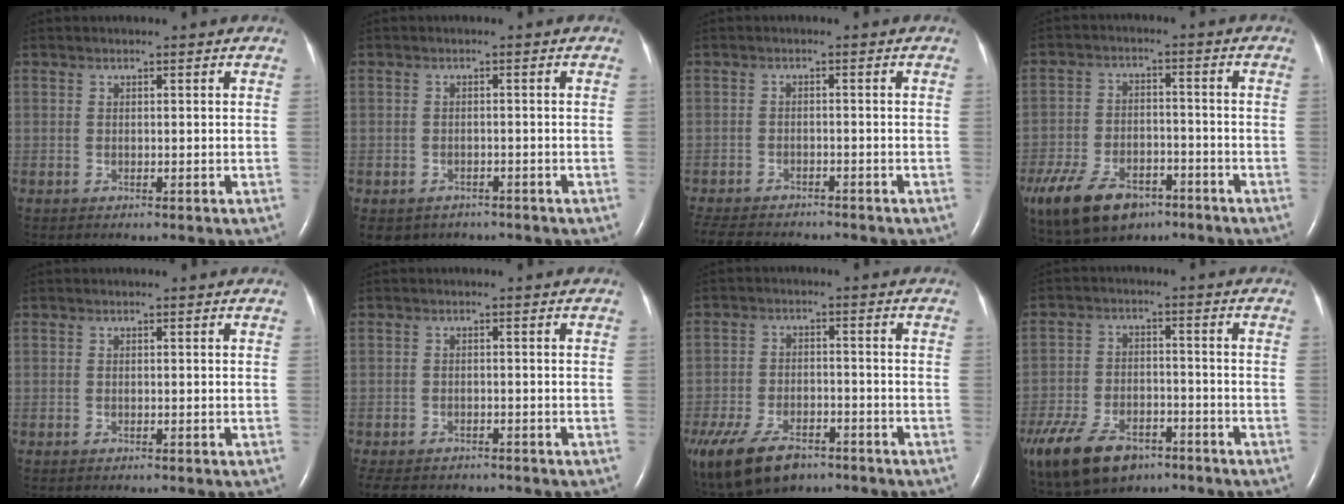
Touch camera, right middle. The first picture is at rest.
{"total": 4.6, "force": [-3.5, 2.9, 0.5], "torque": [-0.001, 0.006, -0.047]}
{"total": 10.6, "force": [-9.3, 3.3, 3.9], "torque": [-0.081, -0.012, -0.132]}
{"total": 15.4, "force": [-9.4, 8.6, 8.7], "torque": [-0.207, -0.012, -0.157]}
{"total": 0.0}
{"total": 8.8, "force": [-7.5, 3.5, 2.9], "torque": [-0.055, -0.006, -0.100]}
{"total": 17.8, "force": [-11.3, 9.6, 9.9], "torque": [-0.273, -0.032, -0.185]}
{"total": 18.6, "force": [-11.5, 10.4, 10.2], "torque": [-0.279, -0.023, -0.196]}